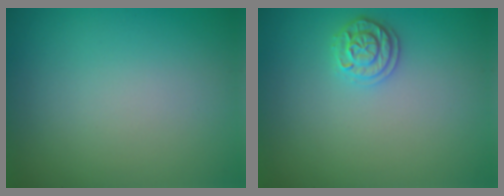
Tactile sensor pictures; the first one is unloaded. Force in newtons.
{"total": 1.9, "press": 1.9, "slide": 0.3}